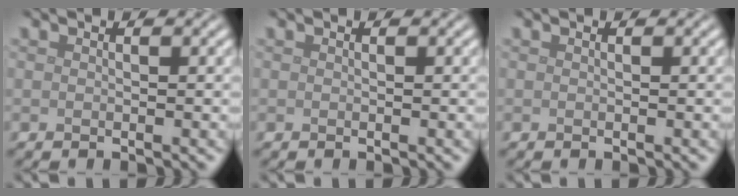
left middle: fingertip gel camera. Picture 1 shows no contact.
{"total": 0.0}
{"total": 0.0}